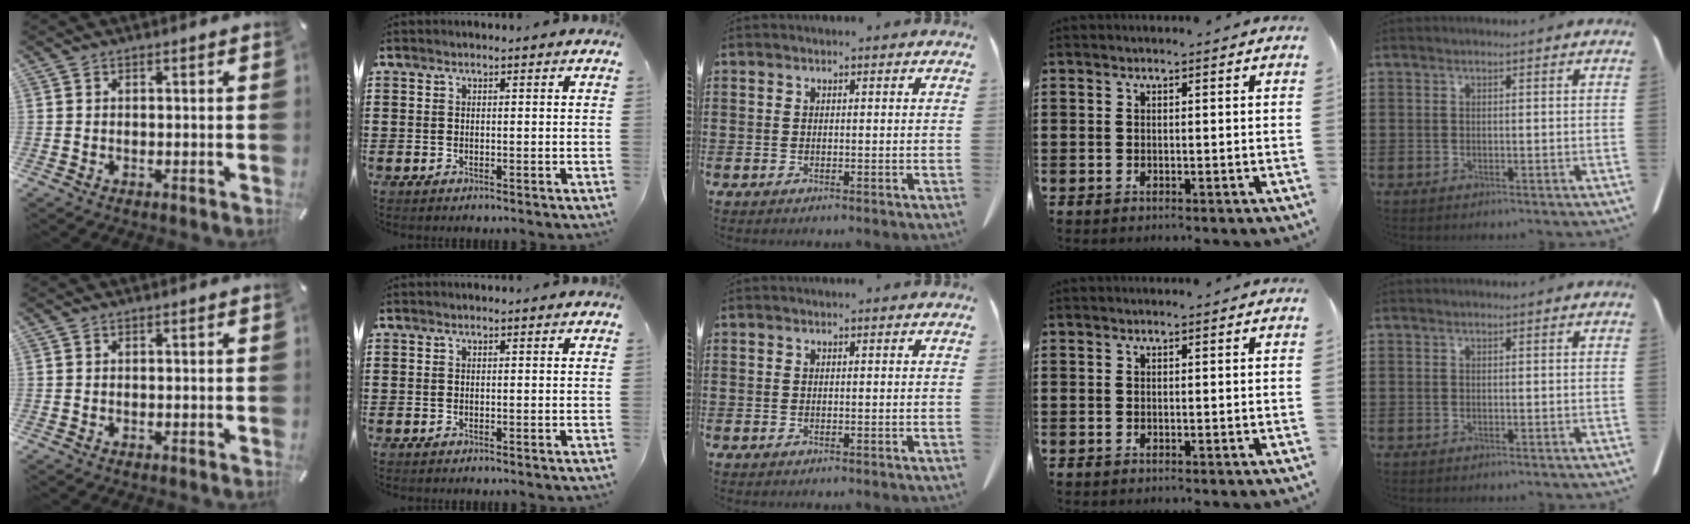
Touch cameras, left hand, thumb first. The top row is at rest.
{}